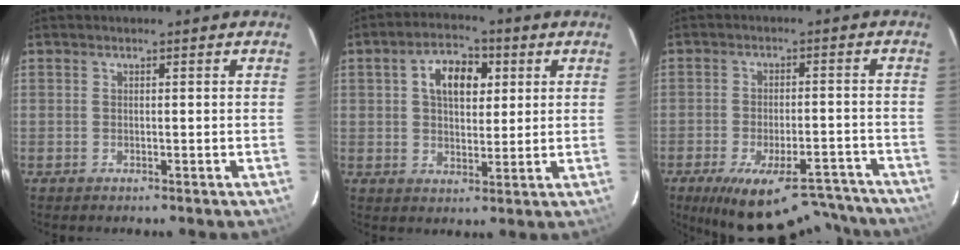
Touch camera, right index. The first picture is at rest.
{"total": 8.5, "force": [2.6, 5.1, 6.3], "torque": [-0.103, 0.028, 0.044]}
{"total": 18.3, "force": [-15.1, 6.1, 8.5], "torque": [-0.150, -0.007, -0.196]}